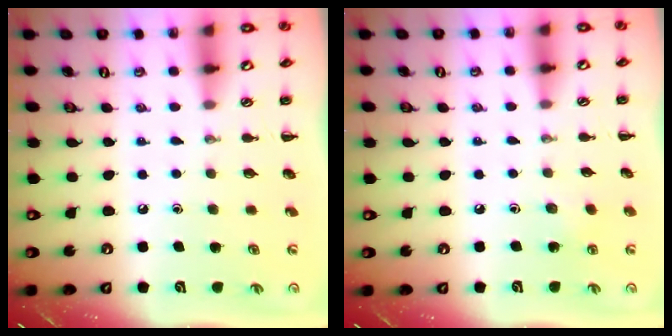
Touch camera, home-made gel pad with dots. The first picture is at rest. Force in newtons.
{"total": 4.7, "press": 4.6, "slide": 1.3}